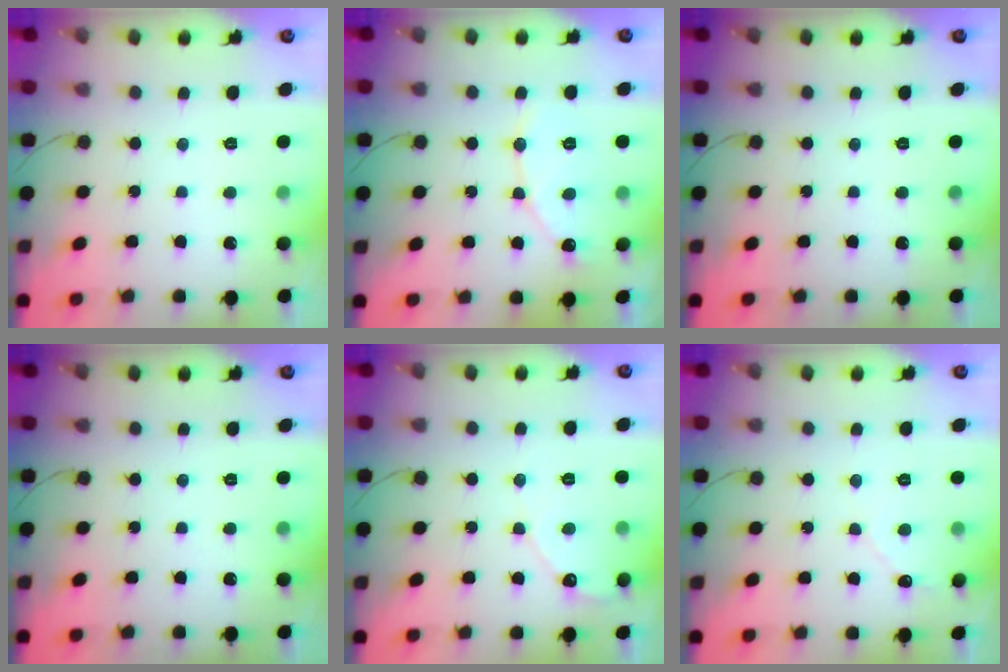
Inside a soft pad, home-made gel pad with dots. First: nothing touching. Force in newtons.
{"total": 7.9, "press": 7.9, "slide": 0.5}
{"total": 0.0}
{"total": 0.0}
{"total": 5.0, "press": 4.9, "slide": 0.5}
{"total": 2.7, "press": 2.7, "slide": 0.3}